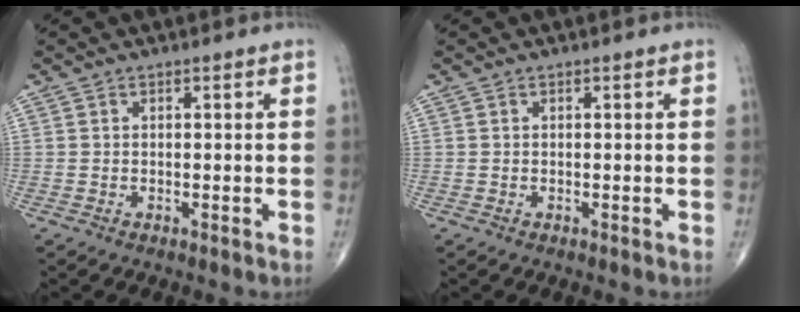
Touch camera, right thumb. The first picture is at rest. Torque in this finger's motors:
{"motor_torque": [-0.01, 0.01, 0.00, 0.00, 0.00]}